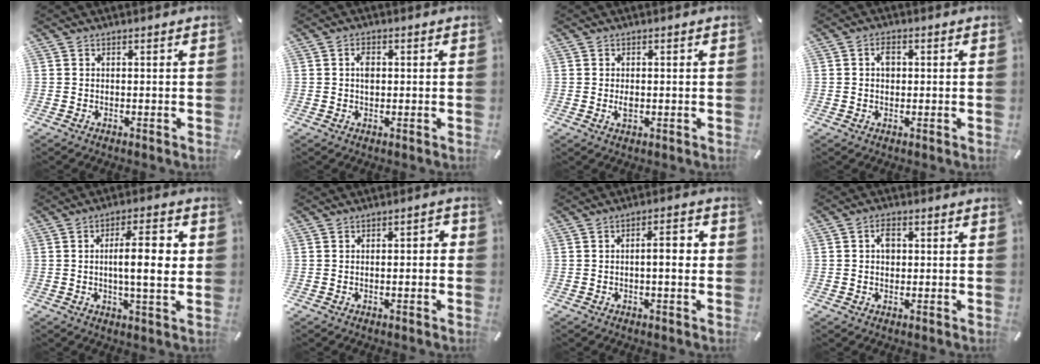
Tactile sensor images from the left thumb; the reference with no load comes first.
{"total": 2.9, "force": [0.3, 1.9, 2.1], "torque": [-0.037, 0.004, 0.002]}
{"total": 2.1, "force": [-0.2, 1.2, 1.7], "torque": [-0.040, -0.002, -0.007]}
{"total": 3.0, "force": [0.4, 2.0, 2.2], "torque": [-0.038, 0.005, 0.003]}
{"total": 11.8, "force": [0.8, 3.0, 11.4], "torque": [-0.169, 0.000, 0.004]}
{"total": 2.7, "force": [-1.0, 1.2, 2.1], "torque": [-0.036, 0.010, -0.021]}
{"total": 5.7, "force": [-0.2, 1.8, 5.4], "torque": [-0.082, 0.005, -0.010]}
{"total": 3.4, "force": [0.4, 2.3, 2.5], "torque": [-0.043, 0.006, 0.003]}